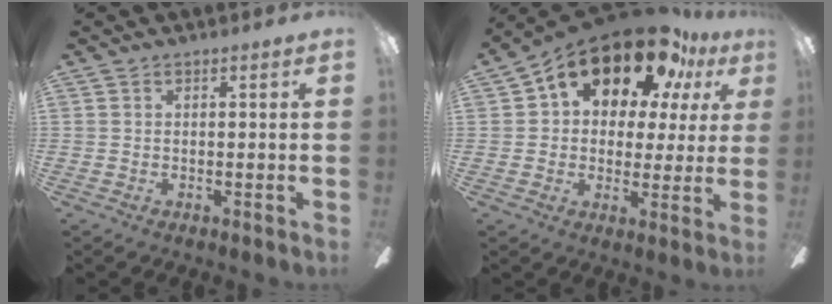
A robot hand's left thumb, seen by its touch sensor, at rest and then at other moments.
{"total": 18.1, "force": [12.2, 9.3, 9.5], "torque": [-0.158, -0.075, 0.212]}